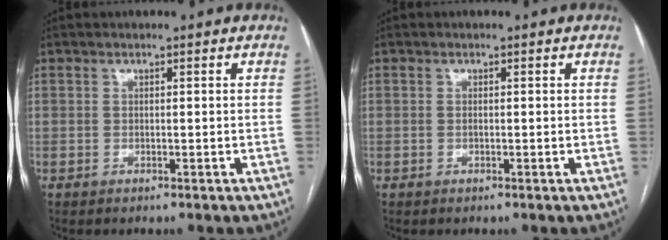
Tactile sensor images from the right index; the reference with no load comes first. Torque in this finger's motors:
{"motor_torque": [0.00, 0.03, -0.02, 0.00]}